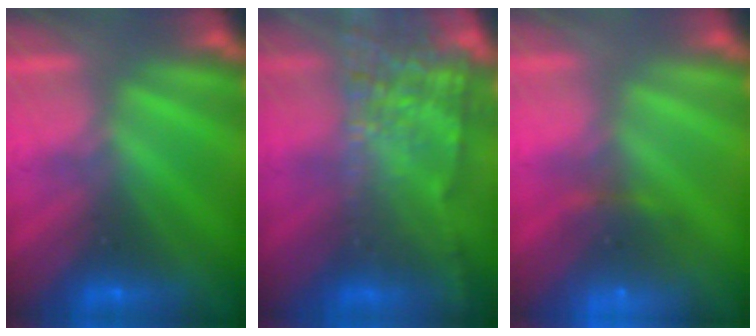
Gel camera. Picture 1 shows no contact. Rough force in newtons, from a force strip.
{"total": 6.7}
{"total": 5.6}